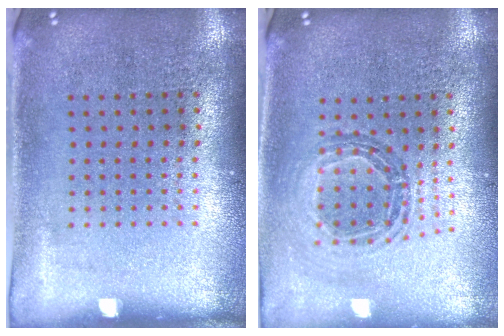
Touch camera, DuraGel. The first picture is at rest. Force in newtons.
{"total": 0.7, "press": 0.7, "slide": 0.1}